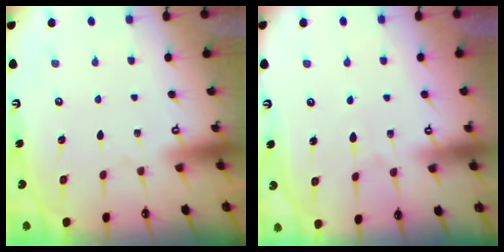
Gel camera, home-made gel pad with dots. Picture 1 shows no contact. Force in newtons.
{"total": 4.3, "press": 4.2, "slide": 0.4}